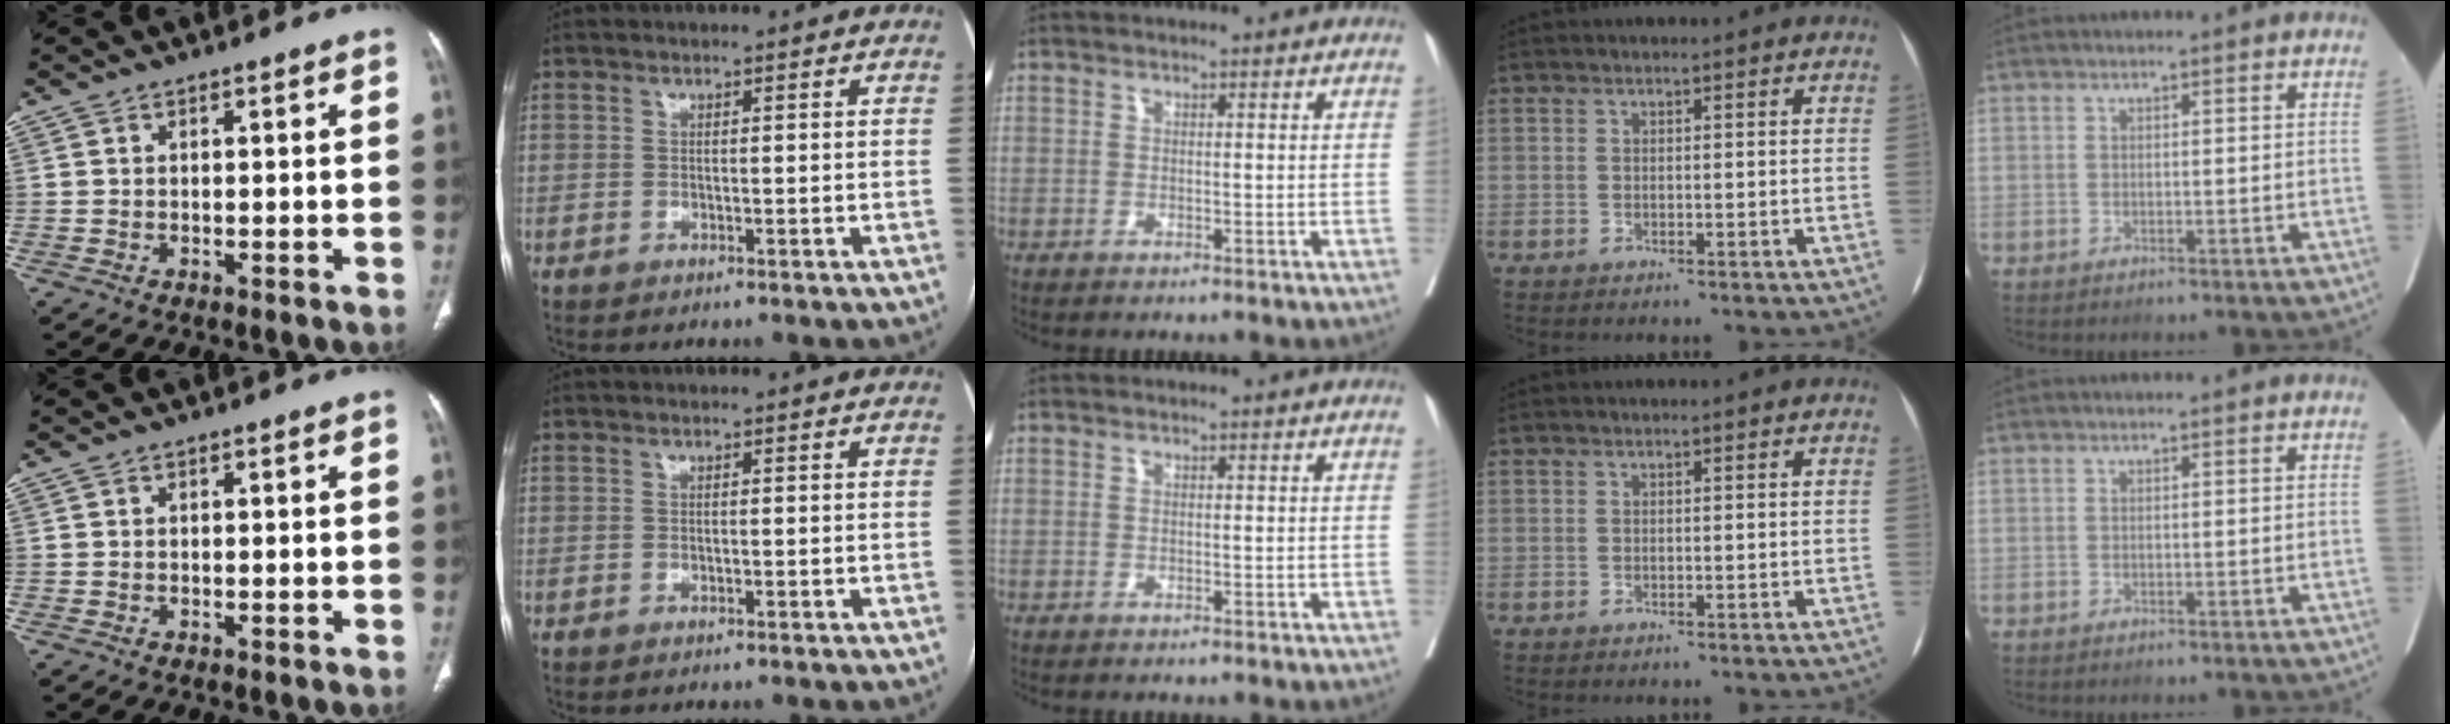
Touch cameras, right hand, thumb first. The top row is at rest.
{}